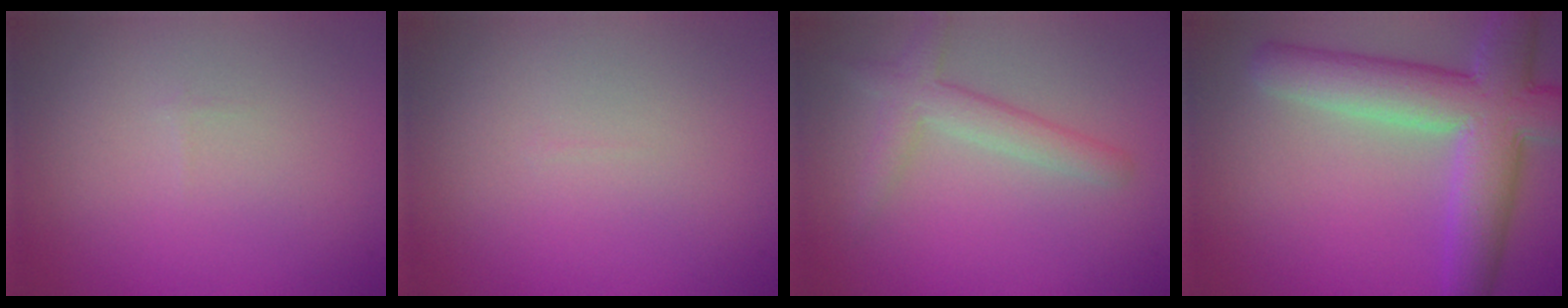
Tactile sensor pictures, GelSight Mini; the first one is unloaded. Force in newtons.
{"total": 0.0}
{"total": 2.7, "press": 2.7, "slide": 0.1}
{"total": 8.7, "press": 8.7, "slide": 0.6}